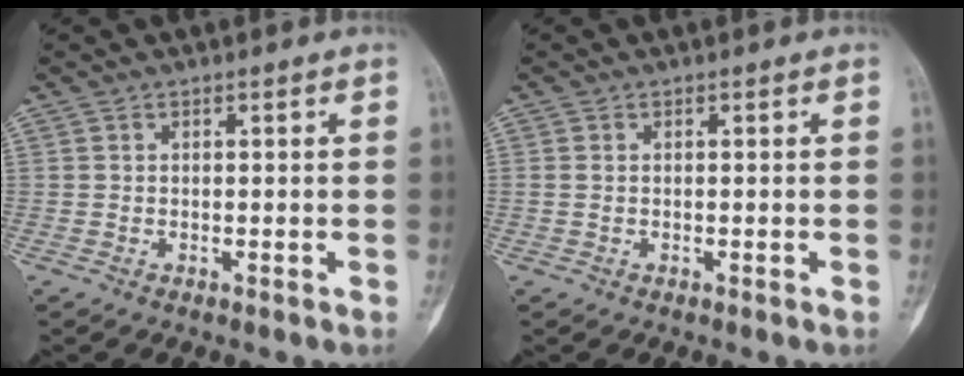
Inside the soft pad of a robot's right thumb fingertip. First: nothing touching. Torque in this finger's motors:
{"motor_torque": [0.05, 0.06, 0.41, -0.01, 0.08]}